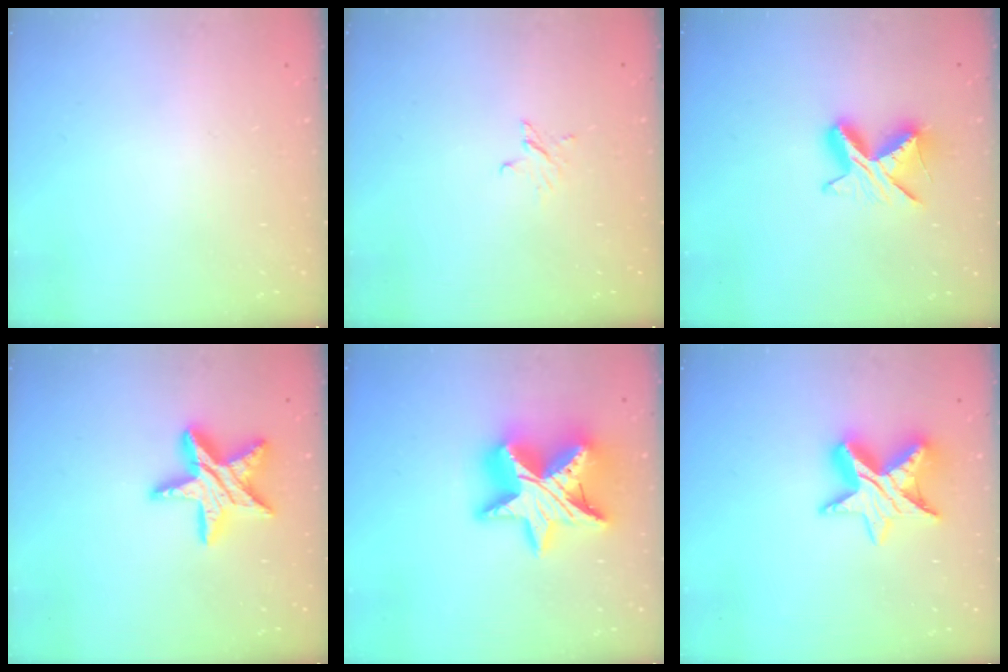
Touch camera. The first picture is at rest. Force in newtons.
{"total": 2.4, "press": 2.4, "slide": 0.2}
{"total": 9.4, "press": 9.4, "slide": 0.9}
{"total": 17.0, "press": 17.0, "slide": 1.3}
{"total": 22.0, "press": 22.0, "slide": 1.6}
{"total": 12.7, "press": 12.7, "slide": 0.7}